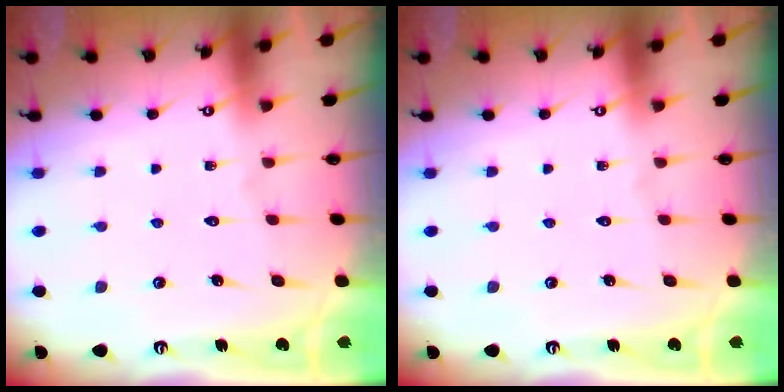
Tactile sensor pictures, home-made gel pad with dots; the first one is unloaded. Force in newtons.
{"total": 0.0}